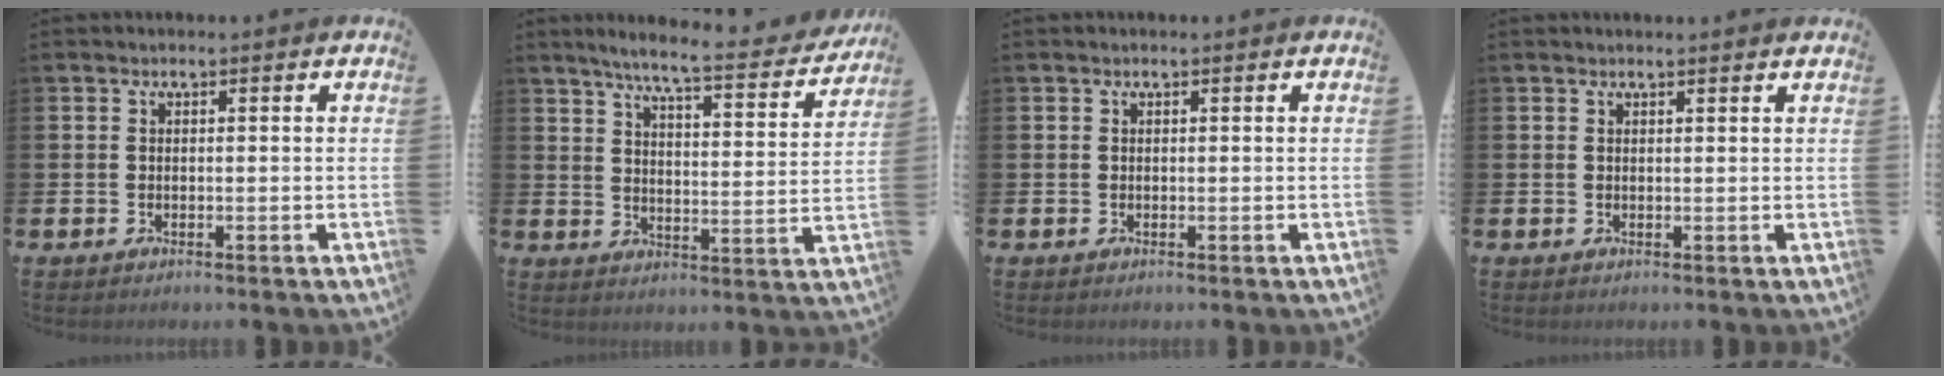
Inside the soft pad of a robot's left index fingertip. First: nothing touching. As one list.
[{"total": 6.9, "force": [6.1, 0.3, 3.2], "torque": [-0.078, -0.042, 0.098]}, {"total": 0.0}, {"total": 0.8, "force": [0.7, -0.1, 0.1], "torque": [0.008, -0.005, 0.011]}]